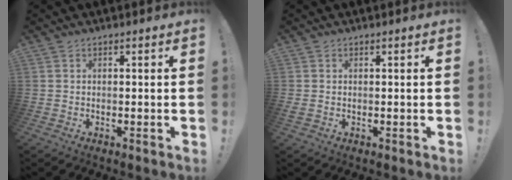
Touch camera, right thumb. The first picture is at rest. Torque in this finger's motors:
{"motor_torque": [-0.09, 0.39, 0.11, -0.19, -0.04]}